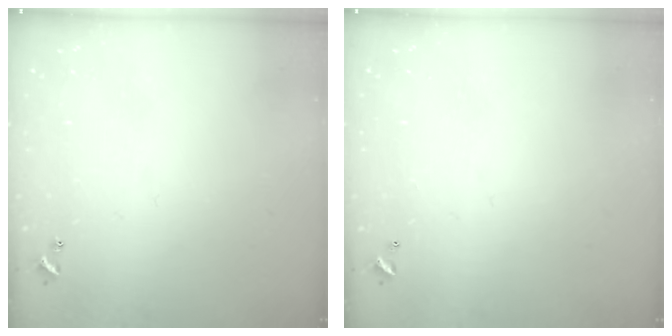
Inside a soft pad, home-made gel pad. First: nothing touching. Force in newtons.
{"total": 2.8, "press": 2.8, "slide": 0.1}